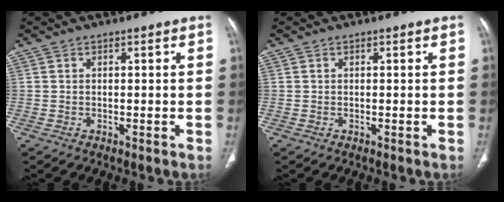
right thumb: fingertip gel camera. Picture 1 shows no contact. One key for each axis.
{"total": 0.0}